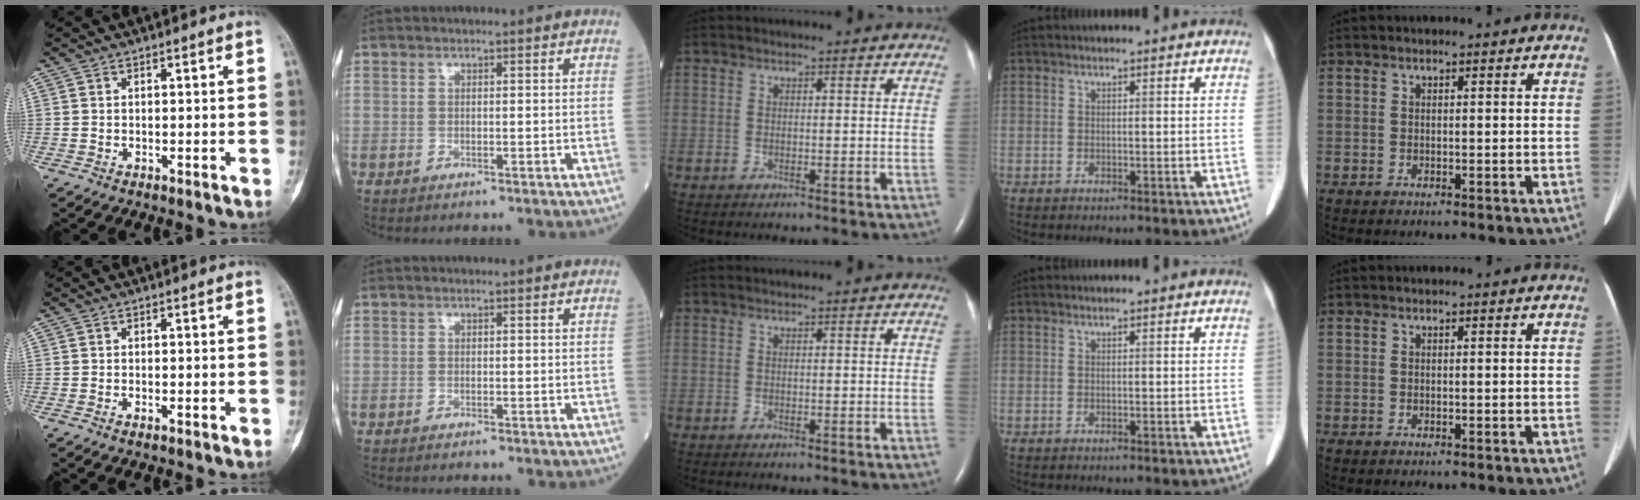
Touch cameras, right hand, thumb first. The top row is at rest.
{"thumb": {"total": 0.6, "force": [-0.3, 0.1, 0.5], "torque": [-0.010, 0.001, -0.006]}, "index": {"total": 0.6, "force": [-0.5, 0.1, 0.3], "torque": [-0.006, -0.001, -0.007]}}